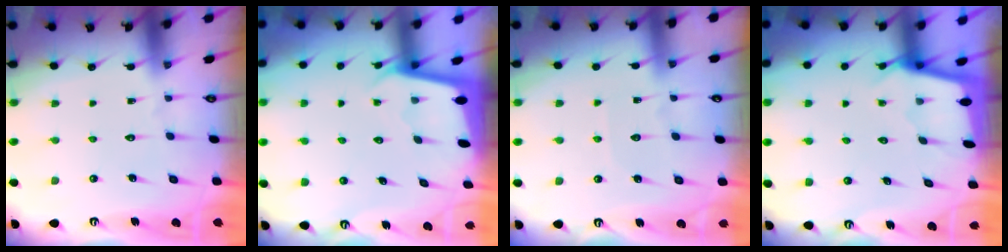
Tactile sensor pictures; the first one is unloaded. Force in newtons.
{"total": 2.0, "press": 2.0, "slide": 0.1}
{"total": 3.0, "press": 2.9, "slide": 0.4}
{"total": 2.3, "press": 2.3, "slide": 0.3}